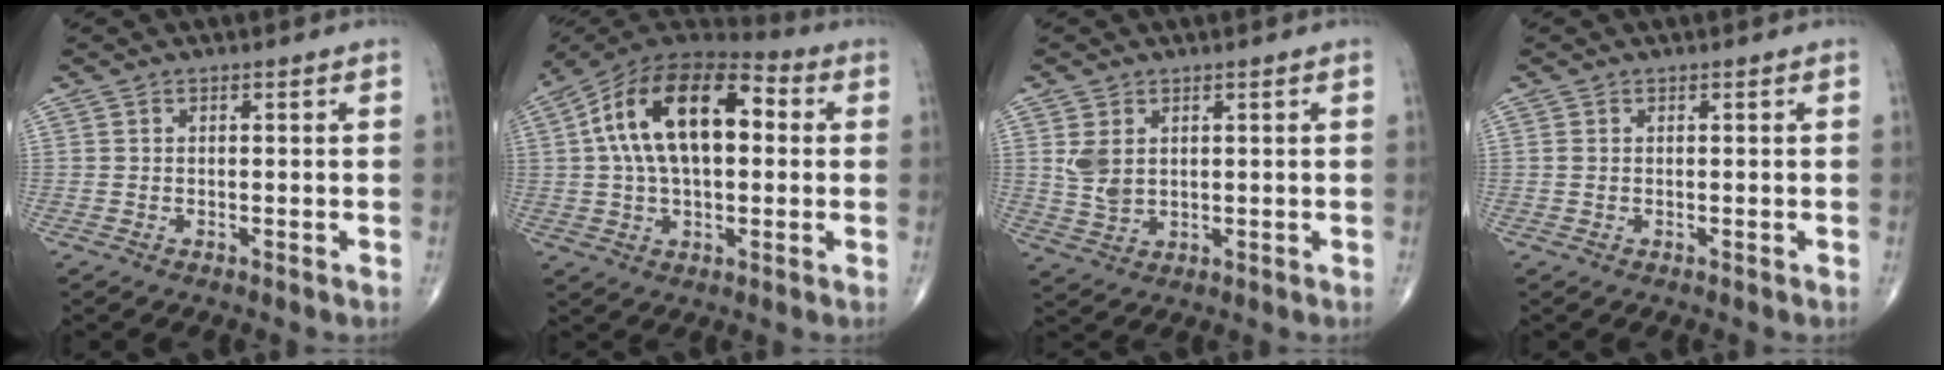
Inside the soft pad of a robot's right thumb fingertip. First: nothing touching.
{"total": 20.5, "force": [3.3, 11.1, 17.0], "torque": [-0.284, 0.031, 0.044]}
{"total": 4.7, "force": [1.3, 3.2, 3.1], "torque": [-0.053, -0.005, 0.037]}
{"total": 0.6, "force": [0.1, 0.4, 0.5], "torque": [-0.013, 0.002, 0.003]}